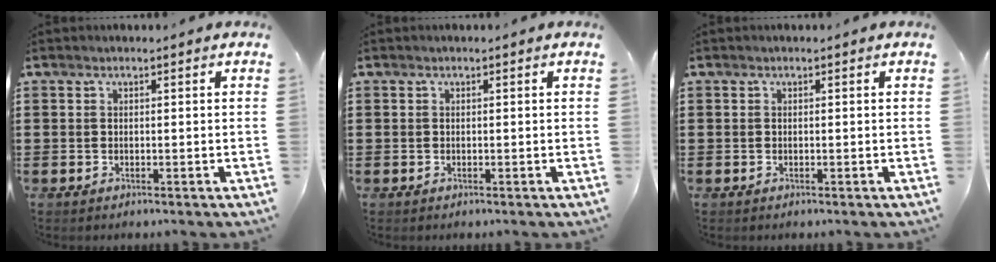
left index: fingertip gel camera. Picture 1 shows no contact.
{"total": 0.0}
{"total": 0.0}